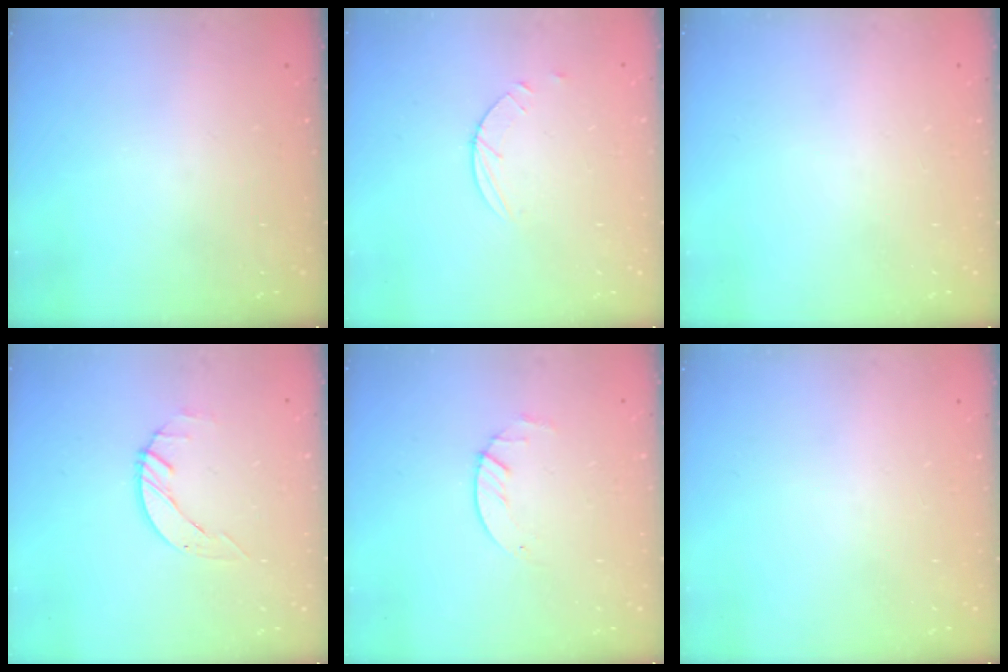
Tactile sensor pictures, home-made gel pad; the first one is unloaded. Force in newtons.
{"total": 2.5, "press": 2.4, "slide": 0.3}
{"total": 0.0}
{"total": 2.6, "press": 2.6, "slide": 0.3}
{"total": 1.8, "press": 1.8, "slide": 0.2}
{"total": 0.0}